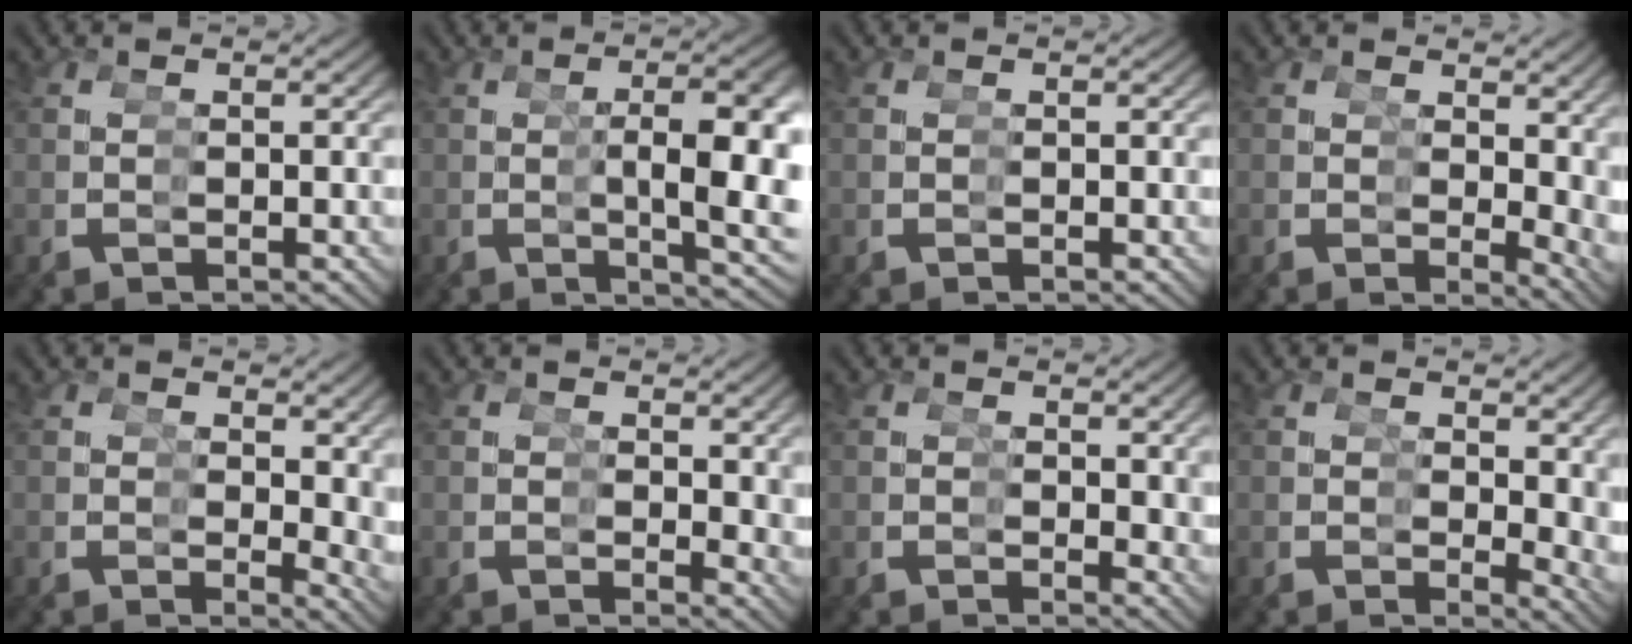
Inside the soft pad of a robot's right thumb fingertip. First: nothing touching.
{"total": 8.5, "force": [0.1, 2.9, 8.0], "torque": [-0.104, -0.005, 0.004]}
{"total": 0.0}
{"total": 3.2, "force": [1.0, 1.9, 2.4], "torque": [-0.007, -0.010, 0.013]}
{"total": 2.8, "force": [1.1, 1.6, 2.0], "torque": [0.000, -0.007, 0.013]}
{"total": 1.5, "force": [1.0, 0.7, 0.7], "torque": [0.009, 0.001, 0.009]}
{"total": 1.2, "force": [0.8, 0.6, 0.5], "torque": [0.007, 0.002, 0.007]}
{"total": 3.1, "force": [1.0, 1.8, 2.3], "torque": [-0.005, -0.008, 0.012]}